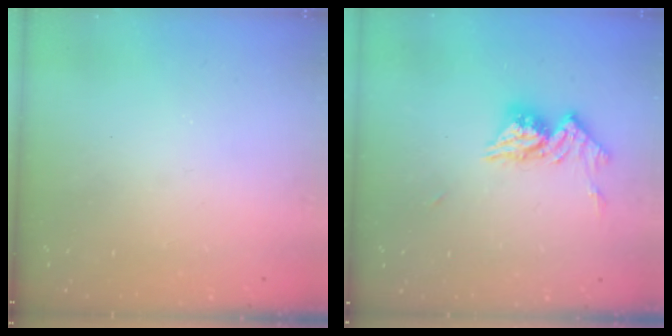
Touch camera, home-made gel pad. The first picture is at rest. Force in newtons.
{"total": 10.6, "press": 10.5, "slide": 0.9}